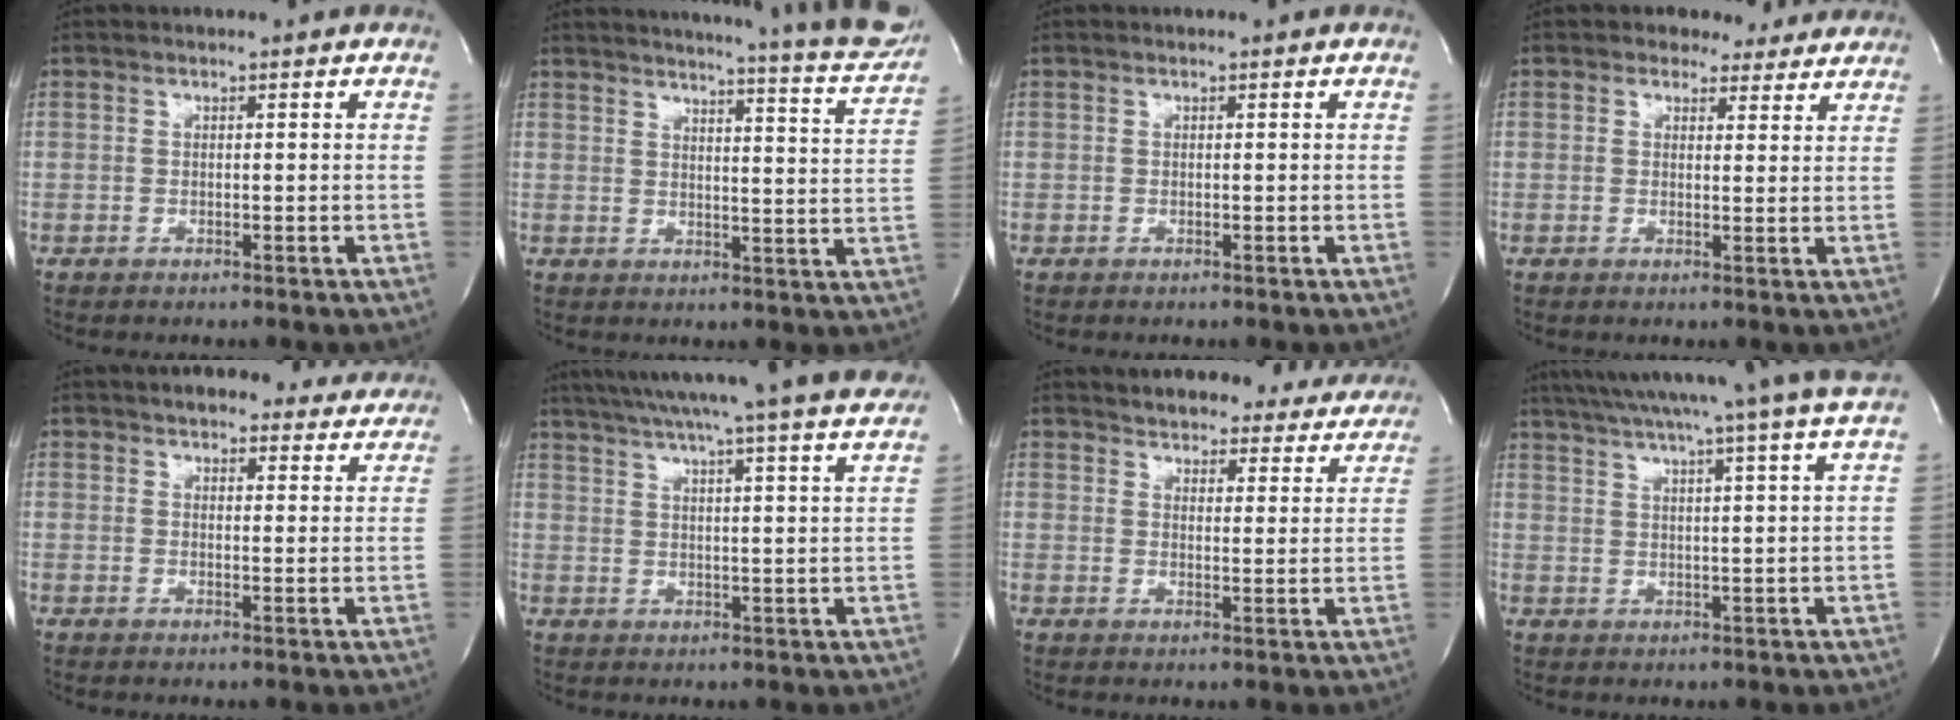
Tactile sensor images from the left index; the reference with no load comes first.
{"total": 21.0, "force": [19.3, 0.4, 8.1], "torque": [-0.114, -0.076, 0.217]}
{"total": 0.0}
{"total": 4.5, "force": [3.8, 2.4, 0.2], "torque": [0.005, -0.001, 0.033]}
{"total": 12.7, "force": [11.4, 4.1, 3.8], "torque": [-0.020, 0.008, 0.126]}
{"total": 25.5, "force": [22.5, -0.6, 12.1], "torque": [-0.204, -0.017, 0.292]}
{"total": 18.5, "force": [16.9, 5.8, 4.7], "torque": [-0.054, -0.016, 0.194]}
{"total": 19.9, "force": [16.9, -1.9, 10.4], "torque": [-0.178, -0.018, 0.228]}